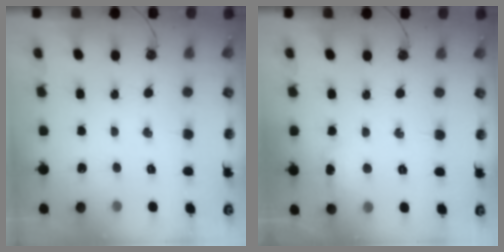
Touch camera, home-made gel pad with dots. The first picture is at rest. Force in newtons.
{"total": 6.6, "press": 6.6, "slide": 0.7}